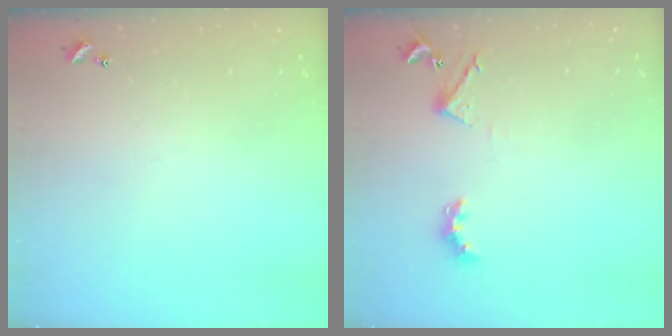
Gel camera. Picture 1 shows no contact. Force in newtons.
{"total": 2.8, "press": 2.8, "slide": 0.6}